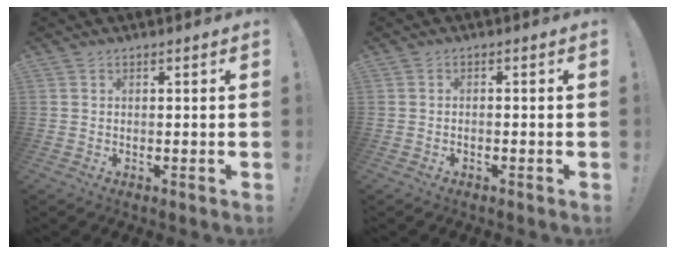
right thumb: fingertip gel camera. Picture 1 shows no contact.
{"total": 1.3, "force": [-1.1, -0.1, 0.7], "torque": [-0.020, 0.004, -0.018]}